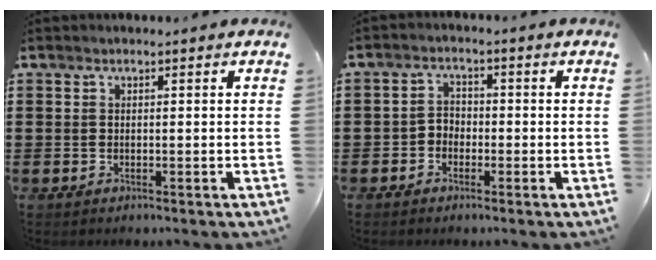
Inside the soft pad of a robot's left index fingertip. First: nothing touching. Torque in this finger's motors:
{"motor_torque": [0.09, 0.07, 0.01, 0.01]}